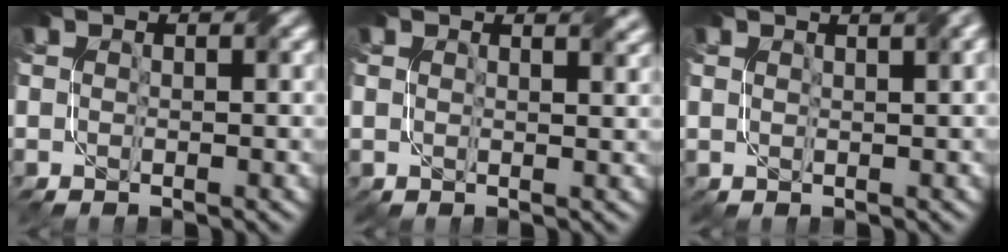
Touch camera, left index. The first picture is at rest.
{"total": 1.9, "force": [1.8, 0.6, 0.2], "torque": [-0.006, -0.005, 0.026]}
{"total": 2.9, "force": [2.0, 1.1, 1.9], "torque": [-0.014, 0.013, 0.024]}